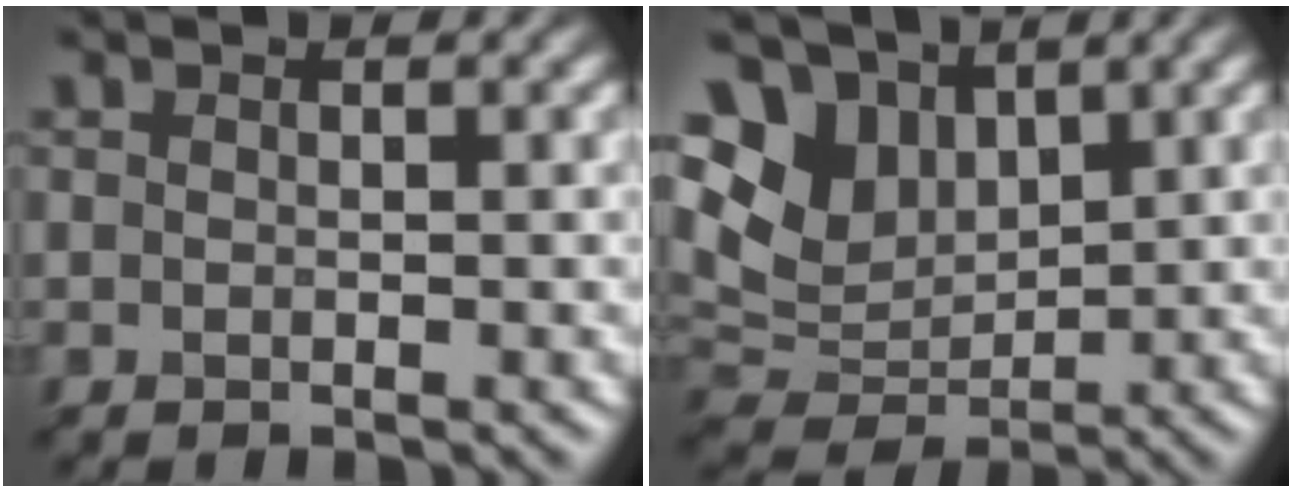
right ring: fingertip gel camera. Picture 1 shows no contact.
{"total": 5.7, "force": [3.9, 3.5, 2.1], "torque": [-0.063, 0.011, 0.084]}